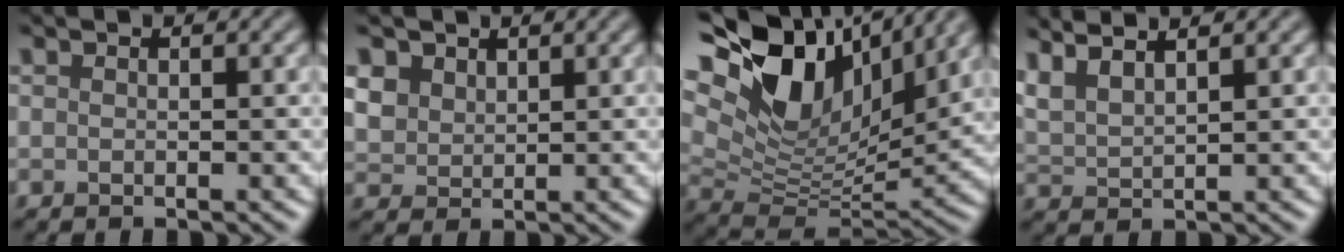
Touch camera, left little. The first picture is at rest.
{"total": 3.1, "force": [1.7, 2.3, 1.2], "torque": [-0.047, -0.002, 0.041]}
{"total": 15.7, "force": [8.4, 8.7, 10.0], "torque": [-0.227, 0.041, 0.148]}
{"total": 4.4, "force": [3.6, 1.2, 2.3], "torque": [-0.047, 0.024, 0.051]}